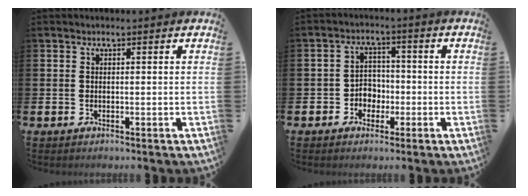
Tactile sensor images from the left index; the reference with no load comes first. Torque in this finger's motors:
{"motor_torque": [0.12, 0.18, 0.06, 0.01]}